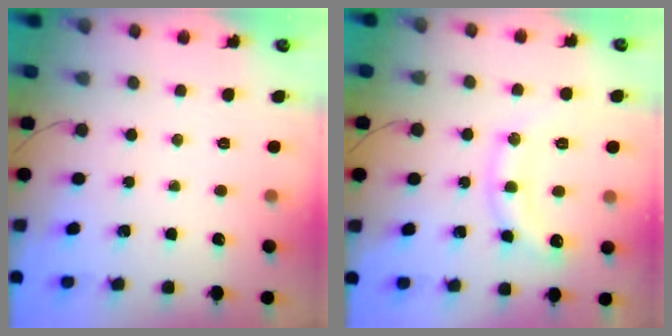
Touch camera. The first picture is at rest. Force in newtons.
{"total": 11.1, "press": 11.1, "slide": 0.5}